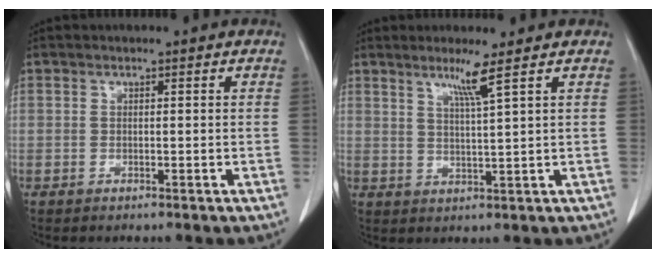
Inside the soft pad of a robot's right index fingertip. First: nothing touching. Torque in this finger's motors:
{"motor_torque": [0.17, 0.17, 0.03, 0.06]}